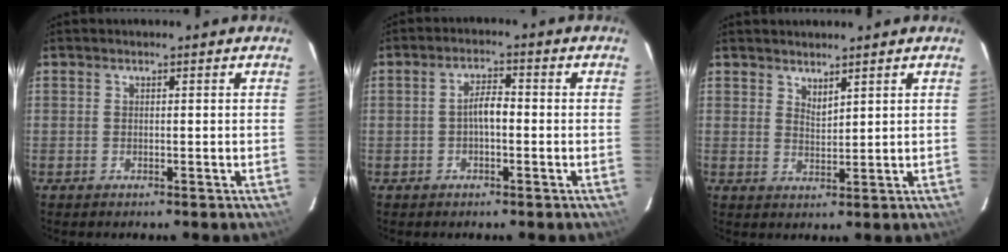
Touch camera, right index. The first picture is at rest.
{"total": 3.4, "force": [-0.7, 1.3, 3.1], "torque": [-0.059, 0.011, -0.010]}
{"total": 2.5, "force": [2.2, 0.6, 1.1], "torque": [-0.017, 0.000, 0.039]}